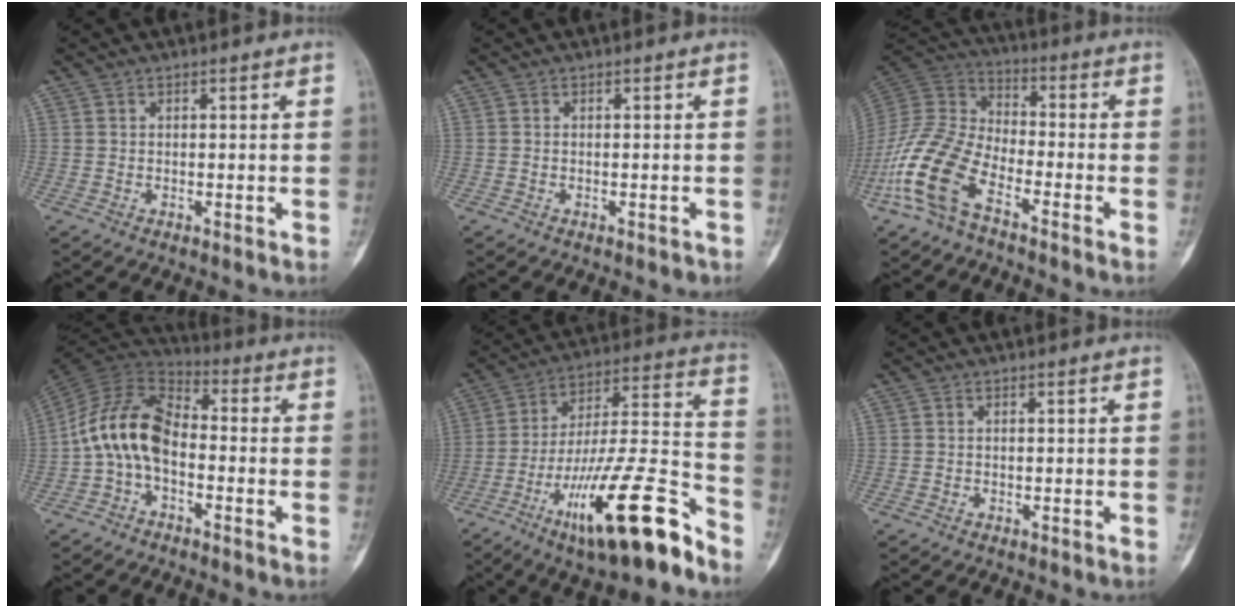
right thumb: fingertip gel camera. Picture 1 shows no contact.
{"total": 0.9, "force": [-0.6, 0.4, 0.4], "torque": [-0.006, 0.003, -0.007]}
{"total": 14.7, "force": [-7.8, 7.1, 10.2], "torque": [-0.216, 0.049, -0.166]}
{"total": 12.3, "force": [-2.4, 7.8, 9.2], "torque": [-0.169, 0.049, -0.060]}
{"total": 23.8, "force": [-14.2, 5.0, 18.5], "torque": [-0.299, 0.076, -0.234]}
{"total": 0.0}